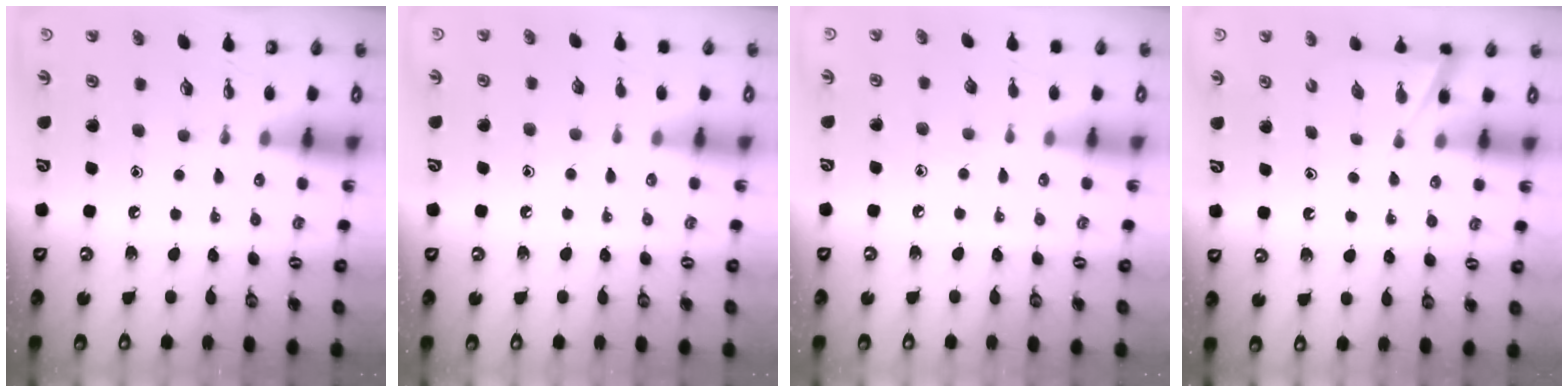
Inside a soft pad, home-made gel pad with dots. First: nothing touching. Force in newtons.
{"total": 3.9, "press": 3.9, "slide": 0.4}
{"total": 3.4, "press": 3.4, "slide": 0.3}
{"total": 3.0, "press": 3.0, "slide": 0.2}